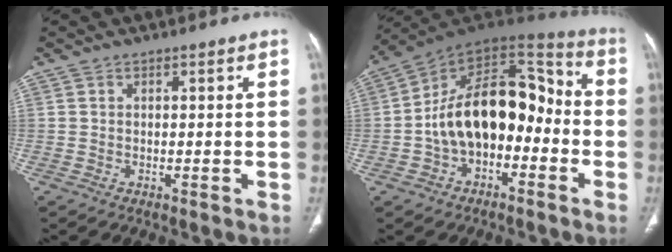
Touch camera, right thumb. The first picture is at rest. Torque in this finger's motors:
{"motor_torque": [2.59, 2.42, 1.39, -1.20, 0.21]}